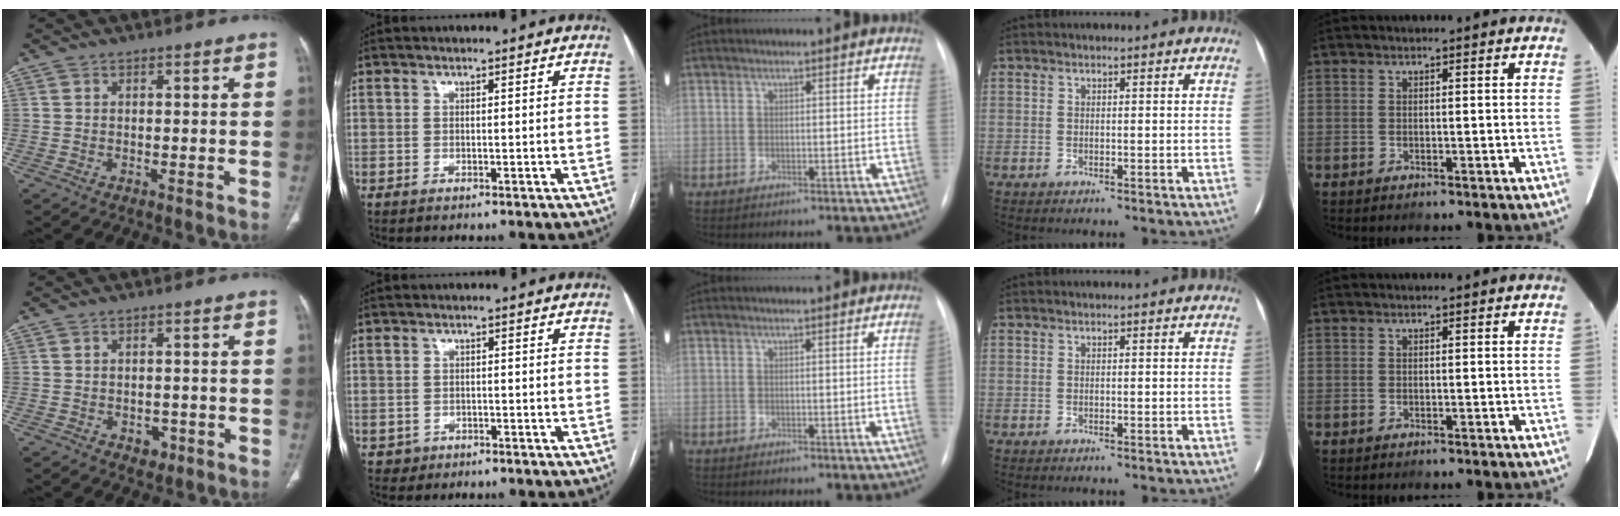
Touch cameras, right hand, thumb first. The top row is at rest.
{"thumb": {"total": 2.7, "force": [-1.2, 1.9, 1.4], "torque": [-0.007, 0.003, -0.010]}, "index": {"total": 1.6, "force": [-0.9, 1.3, -0.1], "torque": [0.004, 0.007, -0.012]}, "middle": {"total": 1.5, "force": [-0.5, -0.5, 1.4], "torque": [-0.022, 0.002, -0.012]}}